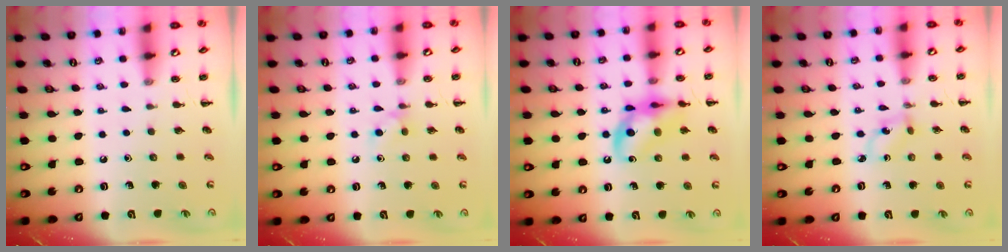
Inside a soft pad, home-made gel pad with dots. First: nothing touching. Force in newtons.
{"total": 4.6, "press": 4.3, "slide": 1.6}
{"total": 14.1, "press": 13.8, "slide": 3.0}
{"total": 1.2, "press": 1.1, "slide": 0.5}